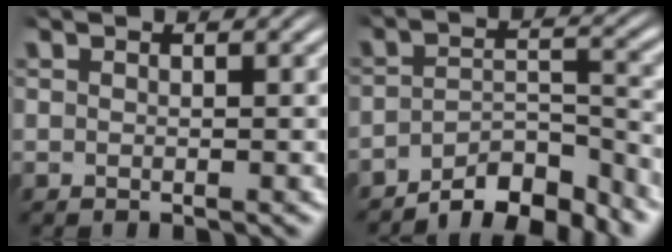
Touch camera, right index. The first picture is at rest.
{"total": 6.6, "force": [-5.7, 2.0, 2.8], "torque": [-0.025, -0.010, -0.089]}